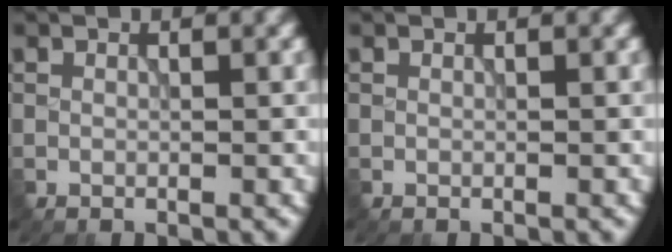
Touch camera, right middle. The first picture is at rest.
{"total": 0.0}